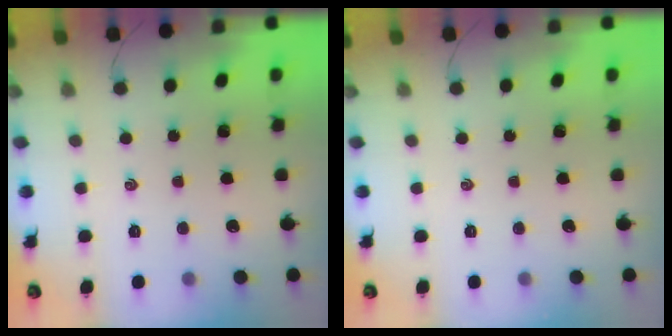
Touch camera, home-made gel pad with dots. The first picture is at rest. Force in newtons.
{"total": 0.0}